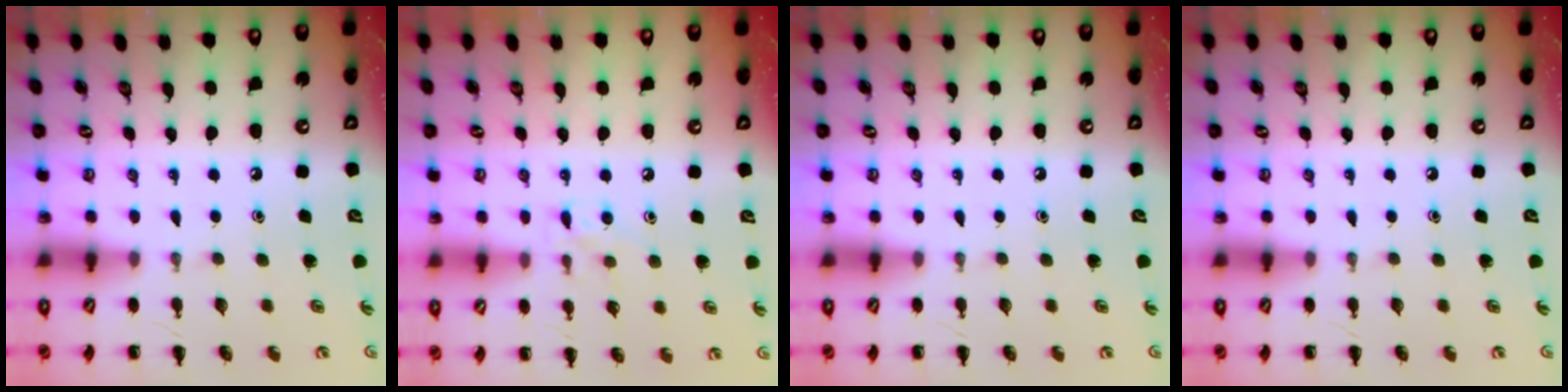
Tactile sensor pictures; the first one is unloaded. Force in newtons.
{"total": 6.4, "press": 6.0, "slide": 2.1}
{"total": 0.0}
{"total": 0.0}